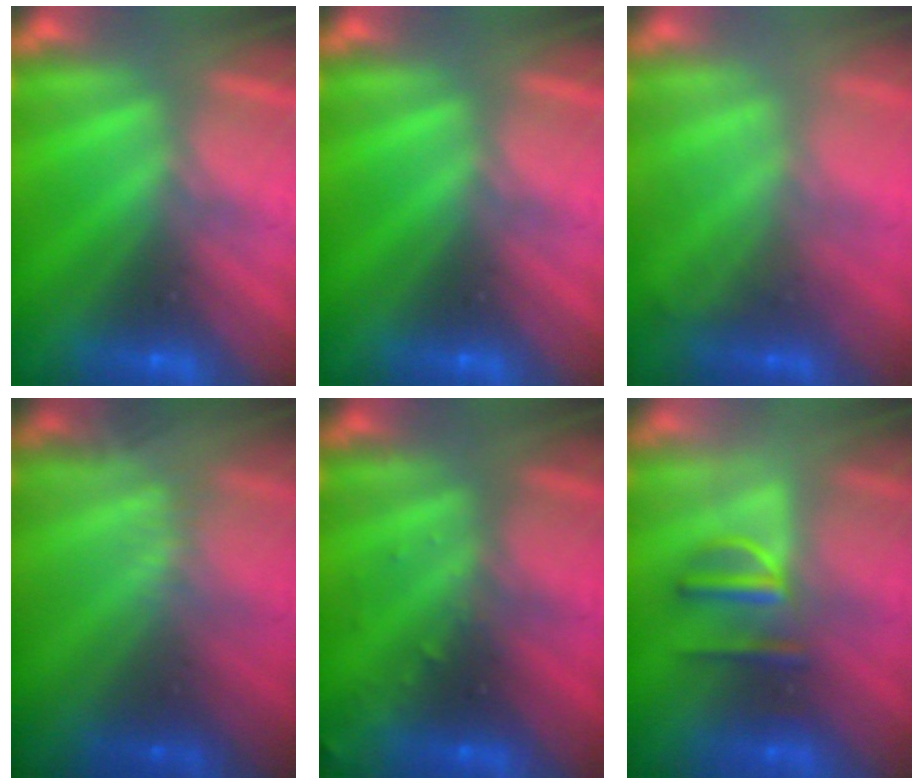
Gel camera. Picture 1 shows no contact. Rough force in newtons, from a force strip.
{"total": 0.0}
{"total": 2.2}
{"total": 2.3}
{"total": 2.7}
{"total": 3.1}